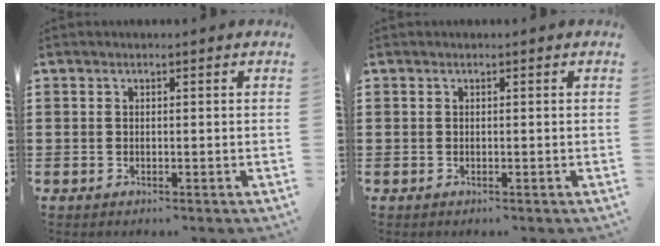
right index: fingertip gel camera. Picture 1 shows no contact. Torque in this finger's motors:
{"motor_torque": [0.37, 0.45, 0.01, -0.01]}